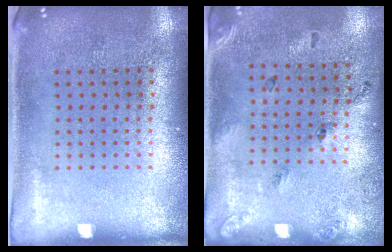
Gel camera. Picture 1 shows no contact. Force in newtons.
{"total": 1.8, "press": 1.1, "slide": 1.5}